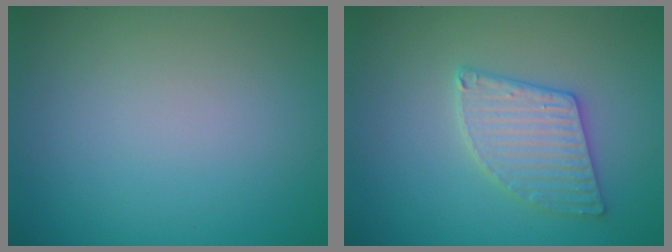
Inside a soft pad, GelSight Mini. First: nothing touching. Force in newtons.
{"total": 3.4, "press": 3.3, "slide": 0.7}